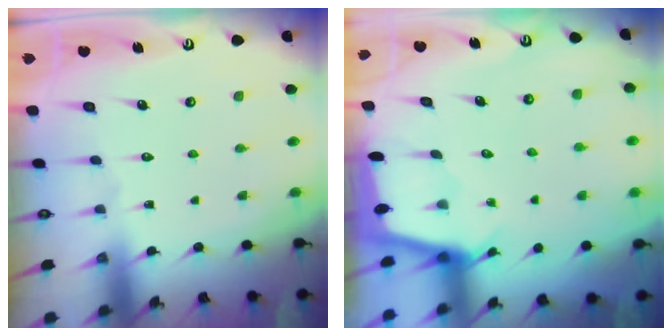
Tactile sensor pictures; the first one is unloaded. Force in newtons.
{"total": 2.0, "press": 2.0, "slide": 0.3}